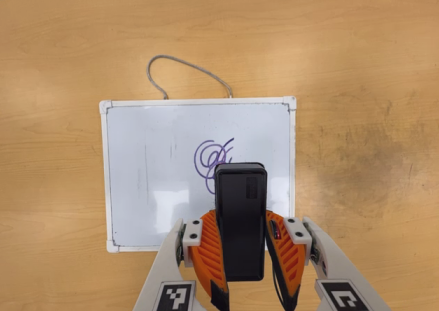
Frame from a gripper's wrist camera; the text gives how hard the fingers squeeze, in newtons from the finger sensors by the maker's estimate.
{"total": 7.4, "left": 6.0, "right": 8.7}